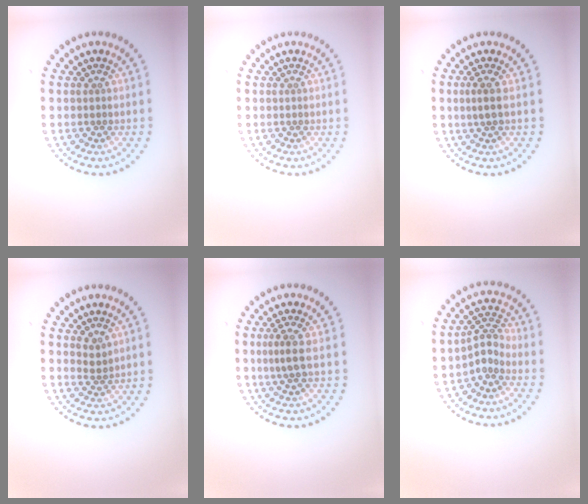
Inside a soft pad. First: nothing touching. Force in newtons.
{"total": 0.0}
{"total": 1.4, "press": 1.2, "slide": 0.8}
{"total": 1.1, "press": 0.8, "slide": 0.8}
{"total": 1.9, "press": 1.4, "slide": 1.2}
{"total": 2.2, "press": 1.6, "slide": 1.6}